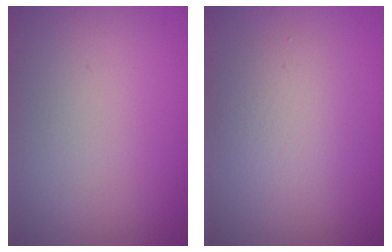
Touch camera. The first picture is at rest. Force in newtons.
{"total": 2.9, "press": 2.9, "slide": 0.1}